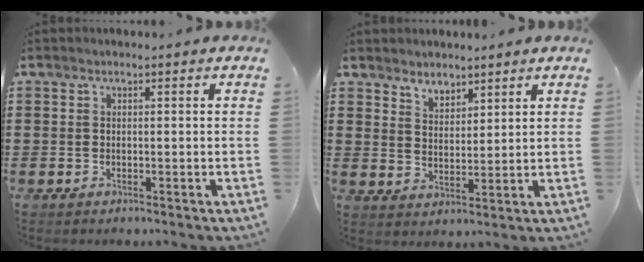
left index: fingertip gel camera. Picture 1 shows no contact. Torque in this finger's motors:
{"motor_torque": [0.30, -0.34, 0.23, 0.03]}